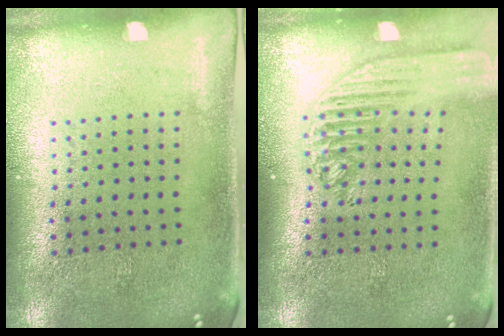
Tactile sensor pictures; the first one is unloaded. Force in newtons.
{"total": 2.1, "press": 1.8, "slide": 1.1}